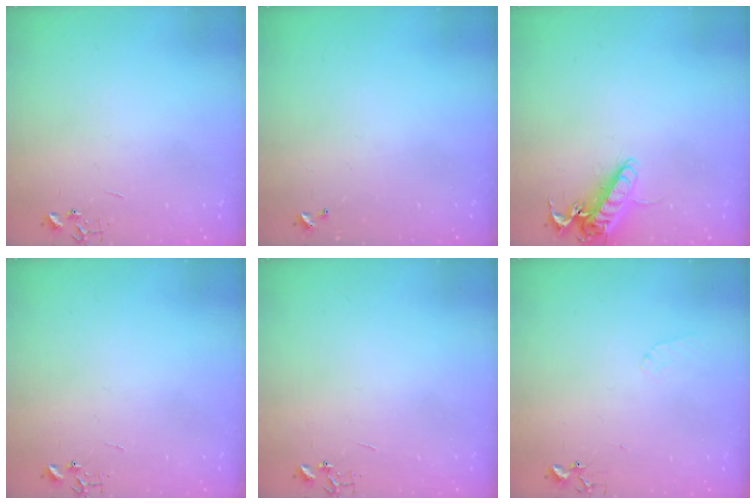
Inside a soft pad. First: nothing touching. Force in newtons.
{"total": 0.0}
{"total": 12.8, "press": 12.6, "slide": 2.4}
{"total": 0.0}
{"total": 0.0}
{"total": 5.0, "press": 4.9, "slide": 0.7}